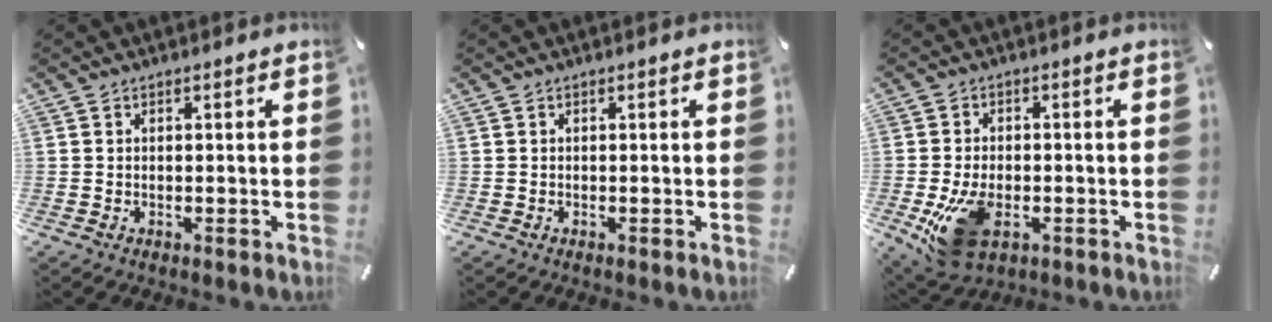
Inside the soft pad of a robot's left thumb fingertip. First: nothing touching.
{"total": 0.0}
{"total": 10.8, "force": [-3.1, 6.8, 7.7], "torque": [-0.155, -0.005, -0.054]}